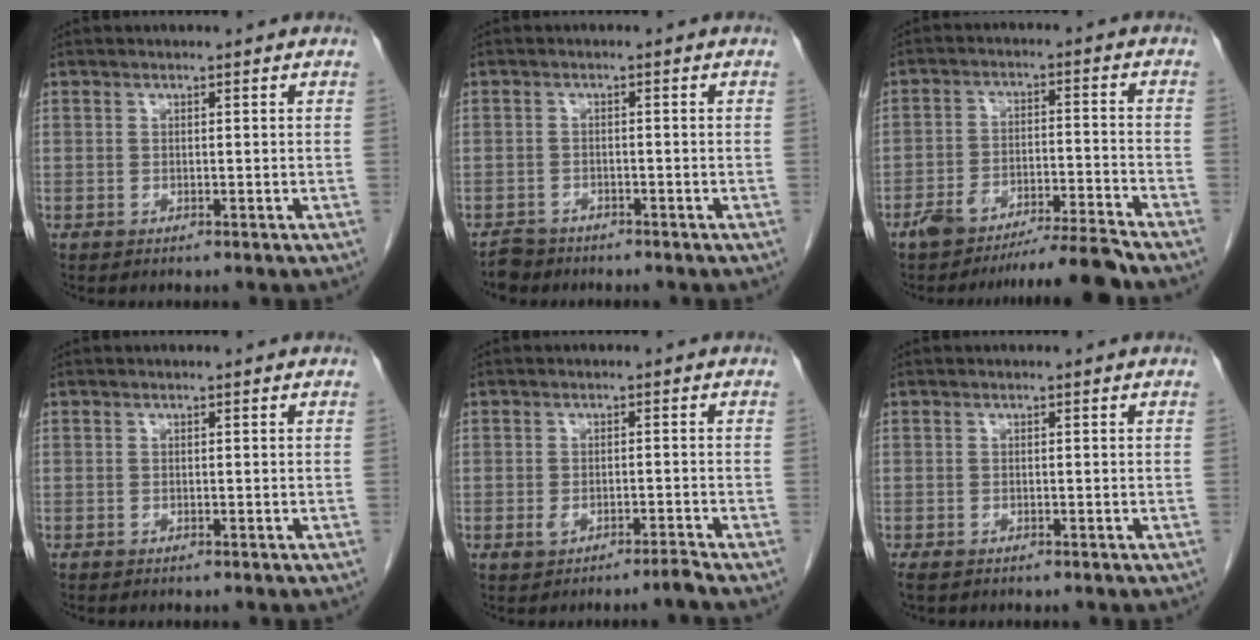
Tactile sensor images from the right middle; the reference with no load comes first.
{"total": 2.6, "force": [-2.3, 1.2, 0.0], "torque": [-0.008, 0.000, -0.040]}
{"total": 8.3, "force": [-7.5, -1.0, 3.3], "torque": [-0.045, 0.004, -0.127]}
{"total": 0.0}
{"total": 2.3, "force": [-1.7, 0.0, 1.5], "torque": [-0.028, 0.004, -0.028]}
{"total": 1.6, "force": [-1.2, 0.8, 0.7], "torque": [-0.019, -0.004, -0.017]}